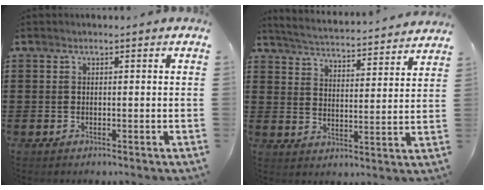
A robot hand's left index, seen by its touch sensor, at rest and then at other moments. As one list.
[{"total": 3.6, "force": [3.5, -0.6, 0.3], "torque": [-0.029, -0.038, 0.053]}]